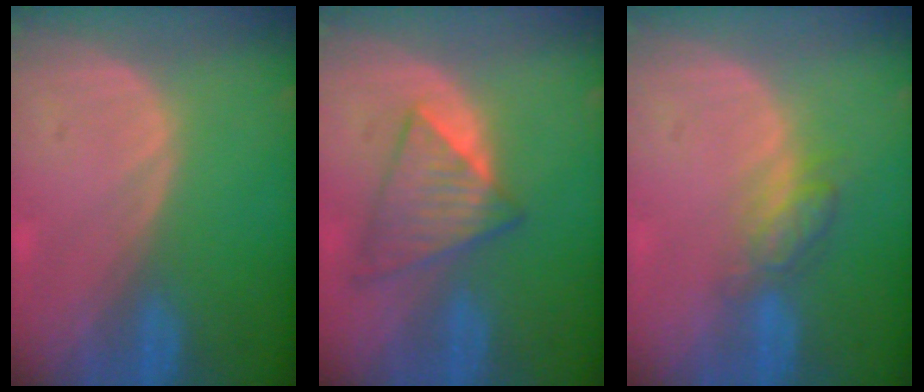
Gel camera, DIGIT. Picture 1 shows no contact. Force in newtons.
{"total": 6.3, "press": 6.3, "slide": 0.1}
{"total": 4.8, "press": 4.2, "slide": 2.1}